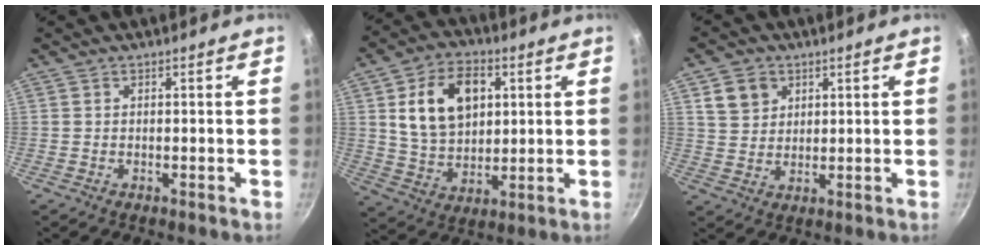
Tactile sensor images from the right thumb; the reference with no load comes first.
{"total": 15.0, "force": [3.9, 10.2, 10.2], "torque": [-0.148, -0.006, 0.070]}
{"total": 6.3, "force": [2.6, 5.1, 2.5], "torque": [-0.022, -0.001, 0.049]}